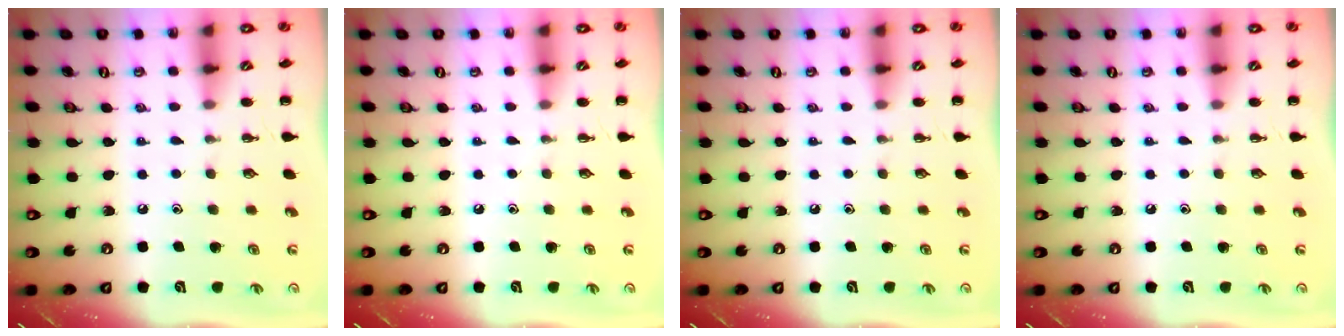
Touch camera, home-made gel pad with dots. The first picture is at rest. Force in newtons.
{"total": 0.0}
{"total": 0.0}
{"total": 0.0}